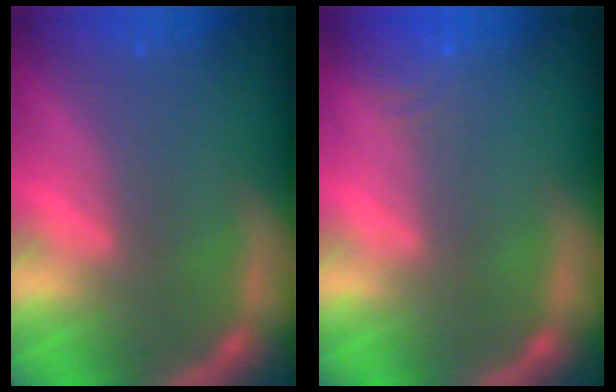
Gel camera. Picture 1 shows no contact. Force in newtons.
{"total": 3.0}